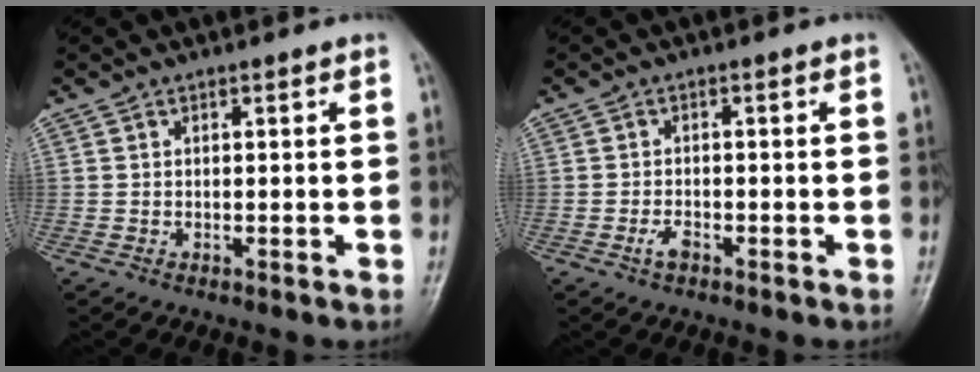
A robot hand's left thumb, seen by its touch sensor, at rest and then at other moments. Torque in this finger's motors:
{"motor_torque": [0.00, 0.04, 0.11, 0.02, 0.00]}